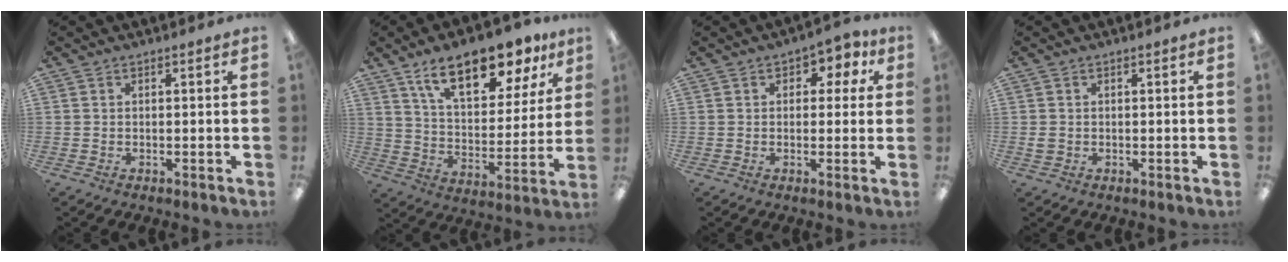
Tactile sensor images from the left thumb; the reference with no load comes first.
{"total": 18.4, "force": [12.7, 7.7, 10.9], "torque": [-0.173, -0.063, 0.214]}
{"total": 4.2, "force": [1.5, 3.1, 2.5], "torque": [-0.023, -0.001, 0.020]}
{"total": 1.3, "force": [0.2, 1.2, 0.5], "torque": [-0.002, 0.001, 0.000]}